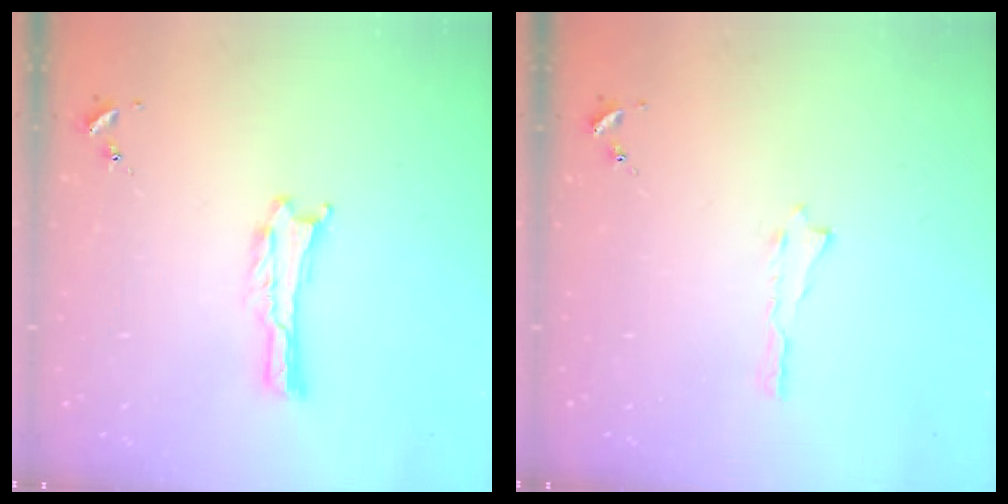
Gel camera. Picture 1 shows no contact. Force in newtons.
{"total": 0.0}